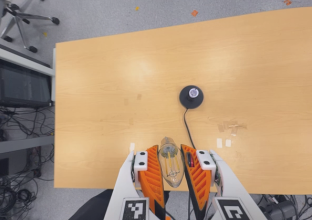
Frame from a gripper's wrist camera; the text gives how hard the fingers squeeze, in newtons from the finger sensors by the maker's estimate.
{"total": 18.1, "left": 19.9, "right": 16.4}